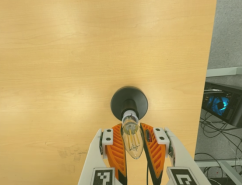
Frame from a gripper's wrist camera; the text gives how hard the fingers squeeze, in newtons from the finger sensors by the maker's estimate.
{"total": 23.1, "left": 26.1, "right": 20.0}